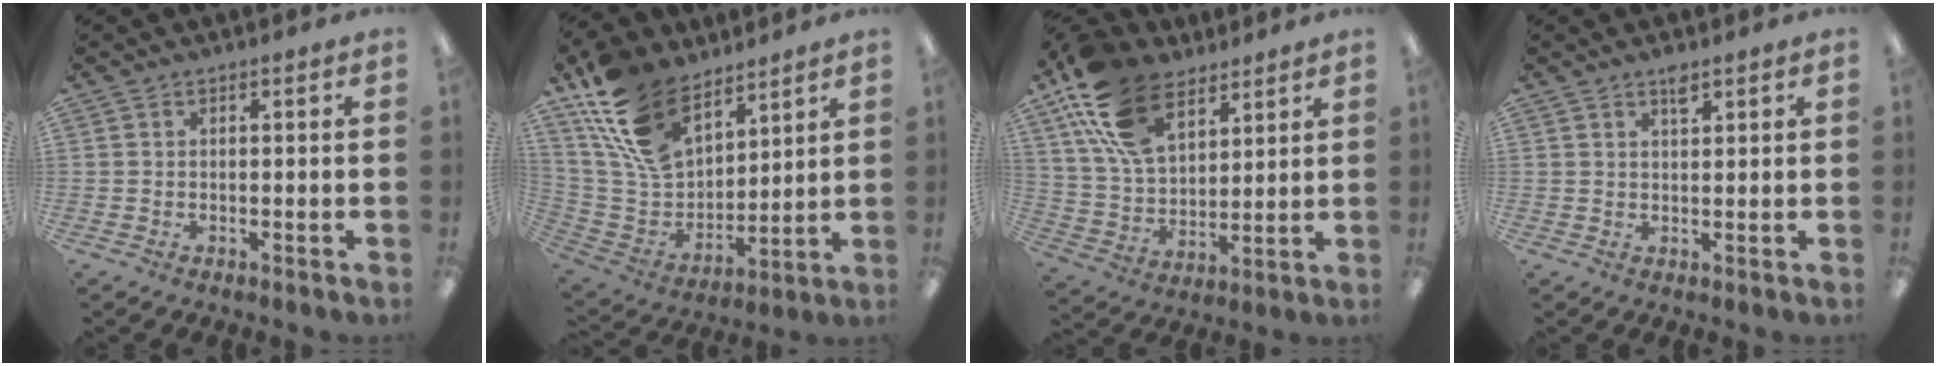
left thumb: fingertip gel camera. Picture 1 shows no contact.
{"total": 20.3, "force": [13.2, 11.1, 10.6], "torque": [-0.241, -0.061, 0.250]}
{"total": 19.3, "force": [11.2, 11.1, 11.2], "torque": [-0.237, -0.037, 0.210]}
{"total": 2.5, "force": [1.9, 0.8, 1.5], "torque": [-0.026, -0.002, 0.032]}